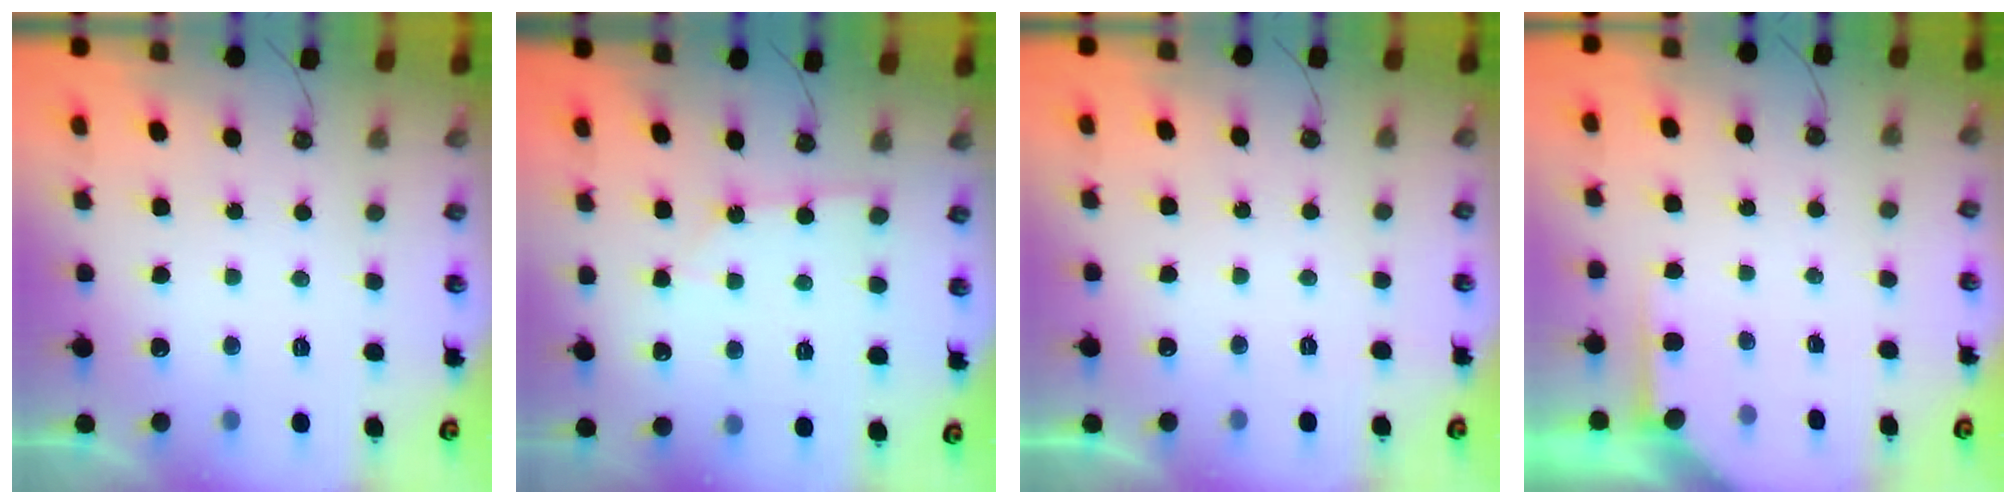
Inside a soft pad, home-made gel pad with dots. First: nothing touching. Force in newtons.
{"total": 1.3, "press": 1.3, "slide": 0.1}
{"total": 0.0}
{"total": 2.2, "press": 2.2, "slide": 0.3}